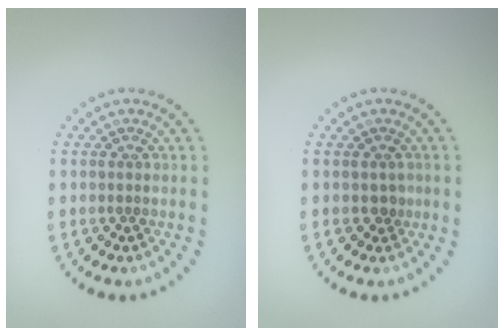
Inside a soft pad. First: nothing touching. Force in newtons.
{"total": 0.9, "press": 0.7, "slide": 0.6}